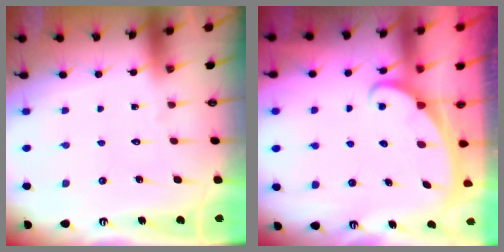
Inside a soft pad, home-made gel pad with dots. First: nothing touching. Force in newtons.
{"total": 2.0, "press": 2.0, "slide": 0.1}